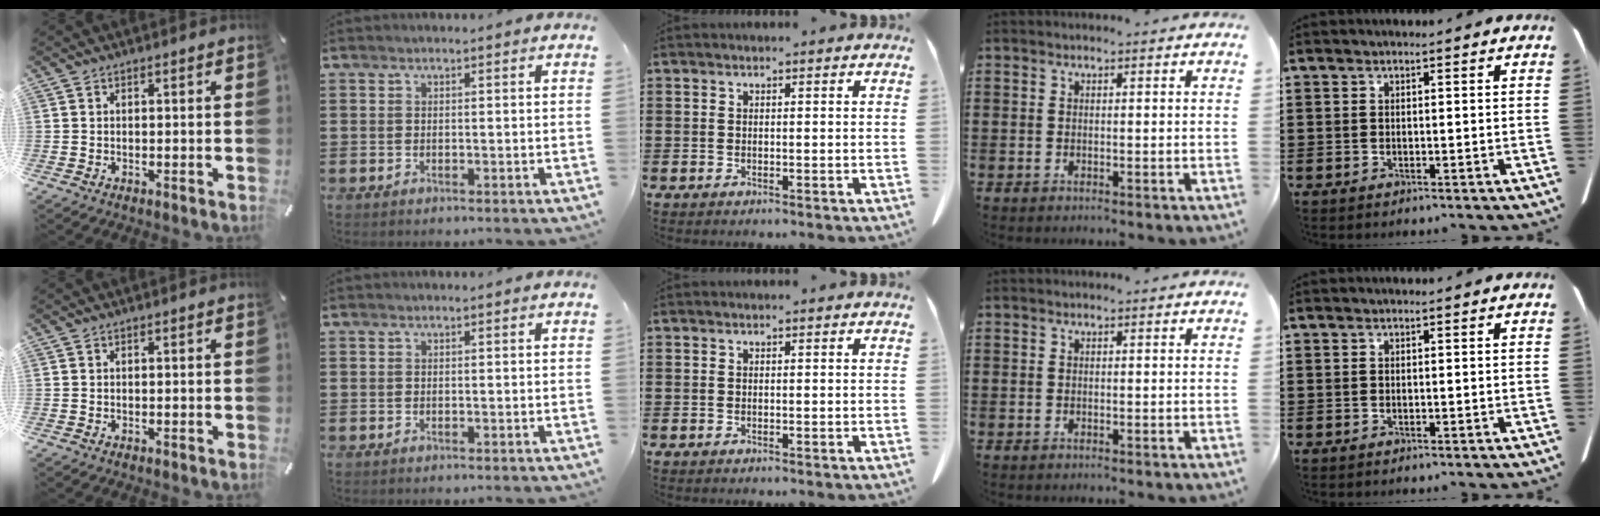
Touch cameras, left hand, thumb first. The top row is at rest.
{}